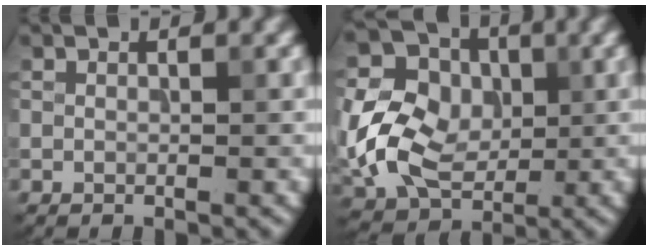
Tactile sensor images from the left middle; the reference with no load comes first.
{"total": 10.4, "force": [-0.5, 8.1, 6.5], "torque": [-0.147, -0.006, -0.011]}